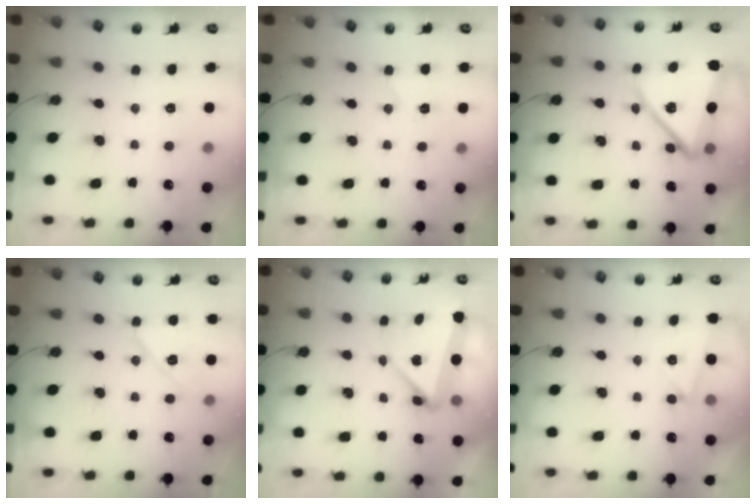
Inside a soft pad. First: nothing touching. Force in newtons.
{"total": 5.9, "press": 5.6, "slide": 2.0}
{"total": 15.5, "press": 15.4, "slide": 1.5}
{"total": 9.4, "press": 9.4, "slide": 0.7}
{"total": 5.5, "press": 5.4, "slide": 0.4}
{"total": 3.5, "press": 2.6, "slide": 2.3}